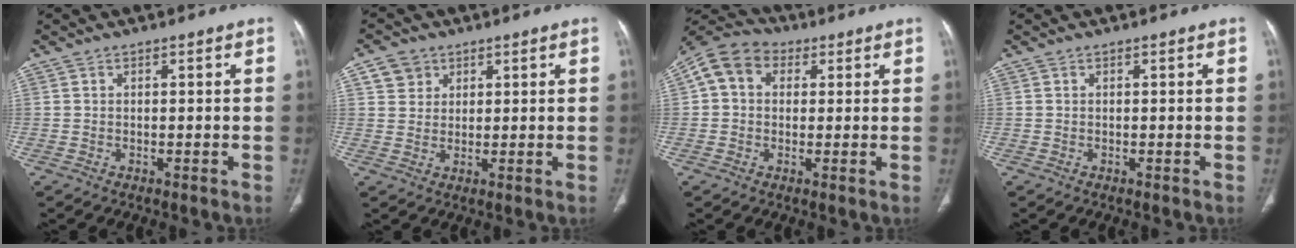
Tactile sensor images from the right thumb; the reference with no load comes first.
{"total": 4.4, "force": [2.2, 3.7, 1.0], "torque": [0.000, -0.009, 0.039]}
{"total": 9.1, "force": [2.1, 7.3, 5.1], "torque": [-0.084, 0.024, 0.024]}
{"total": 0.0}